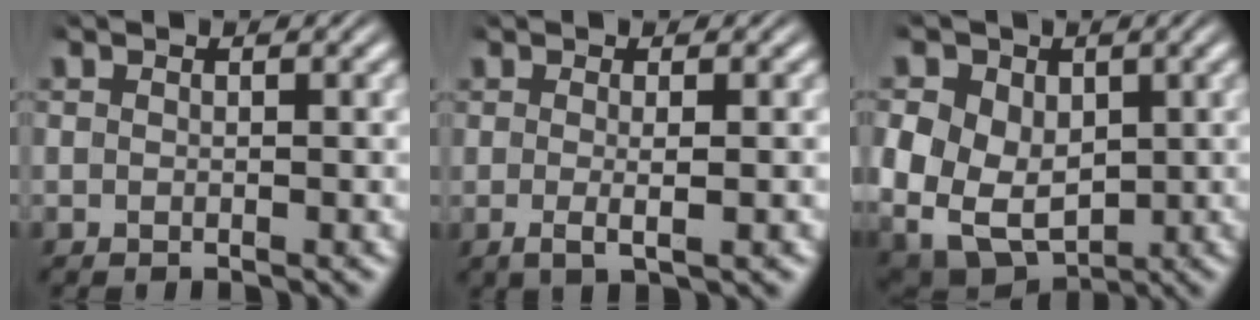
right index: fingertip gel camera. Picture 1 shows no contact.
{"total": 1.9, "force": [-0.4, 0.2, 1.8], "torque": [-0.040, -0.008, -0.002]}
{"total": 13.1, "force": [-1.4, 11.5, 6.1], "torque": [-0.160, -0.061, -0.010]}